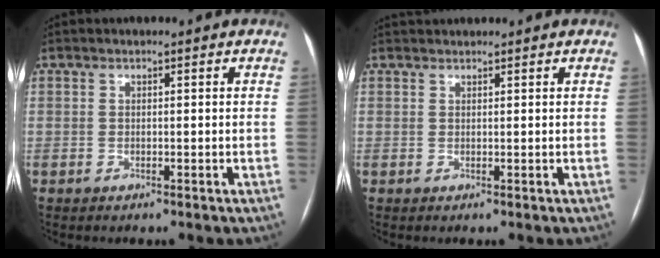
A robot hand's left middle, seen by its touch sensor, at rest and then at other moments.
{"total": 1.6, "force": [1.5, 0.2, 0.1], "torque": [-0.006, 0.023, 0.030]}